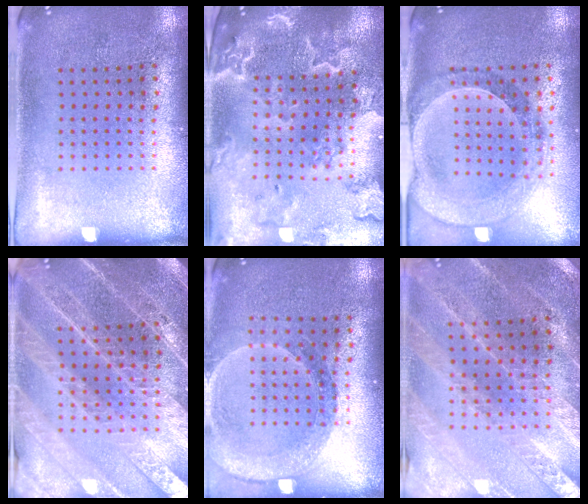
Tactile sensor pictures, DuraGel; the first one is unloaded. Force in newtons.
{"total": 3.7, "press": 3.2, "slide": 1.8}
{"total": 1.5, "press": 1.5, "slide": 0.3}
{"total": 4.3, "press": 3.8, "slide": 1.9}
{"total": 1.5, "press": 1.5, "slide": 0.3}
{"total": 1.8, "press": 1.8, "slide": 0.1}